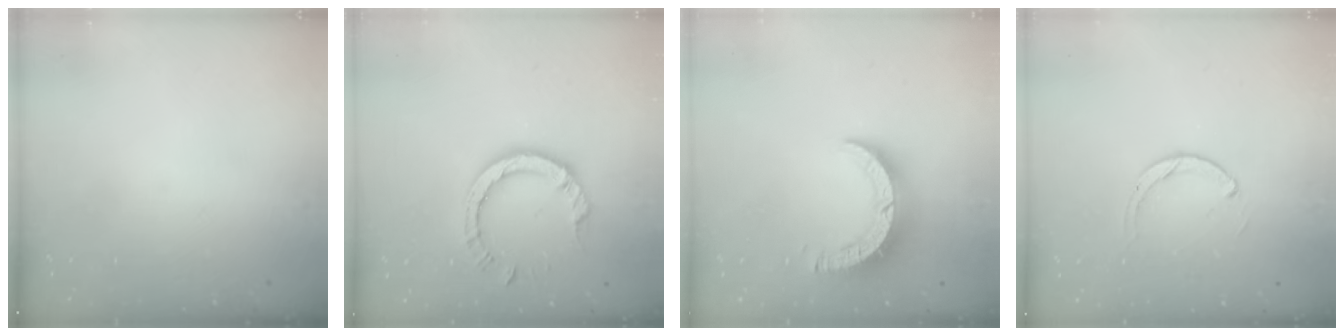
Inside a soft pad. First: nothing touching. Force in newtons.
{"total": 8.5, "press": 8.4, "slide": 1.0}
{"total": 9.3, "press": 9.3, "slide": 0.8}
{"total": 2.5, "press": 2.5, "slide": 0.3}